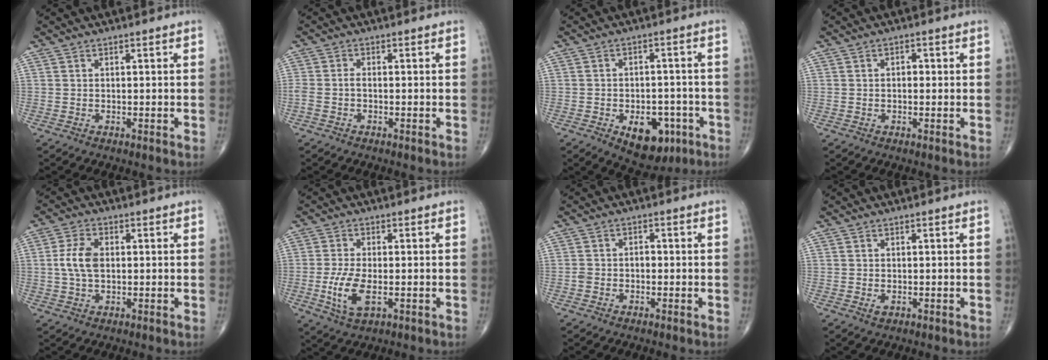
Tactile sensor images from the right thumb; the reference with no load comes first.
{"total": 1.8, "force": [-0.4, 0.9, 1.5], "torque": [-0.039, 0.006, -0.010]}
{"total": 10.5, "force": [-4.6, 6.3, 7.0], "torque": [-0.066, 0.021, -0.053]}
{"total": 1.4, "force": [0.1, 0.9, 1.1], "torque": [-0.014, 0.003, -0.001]}
{"total": 6.0, "force": [0.4, 3.6, 4.7], "torque": [-0.101, 0.007, 0.004]}
{"total": 7.2, "force": [-1.7, 3.2, 6.2], "torque": [-0.134, -0.006, -0.028]}
{"total": 2.1, "force": [-0.6, 1.6, 1.3], "torque": [-0.019, 0.011, -0.012]}
{"total": 1.0, "force": [-0.2, 0.7, 0.7], "torque": [-0.013, -0.002, -0.002]}